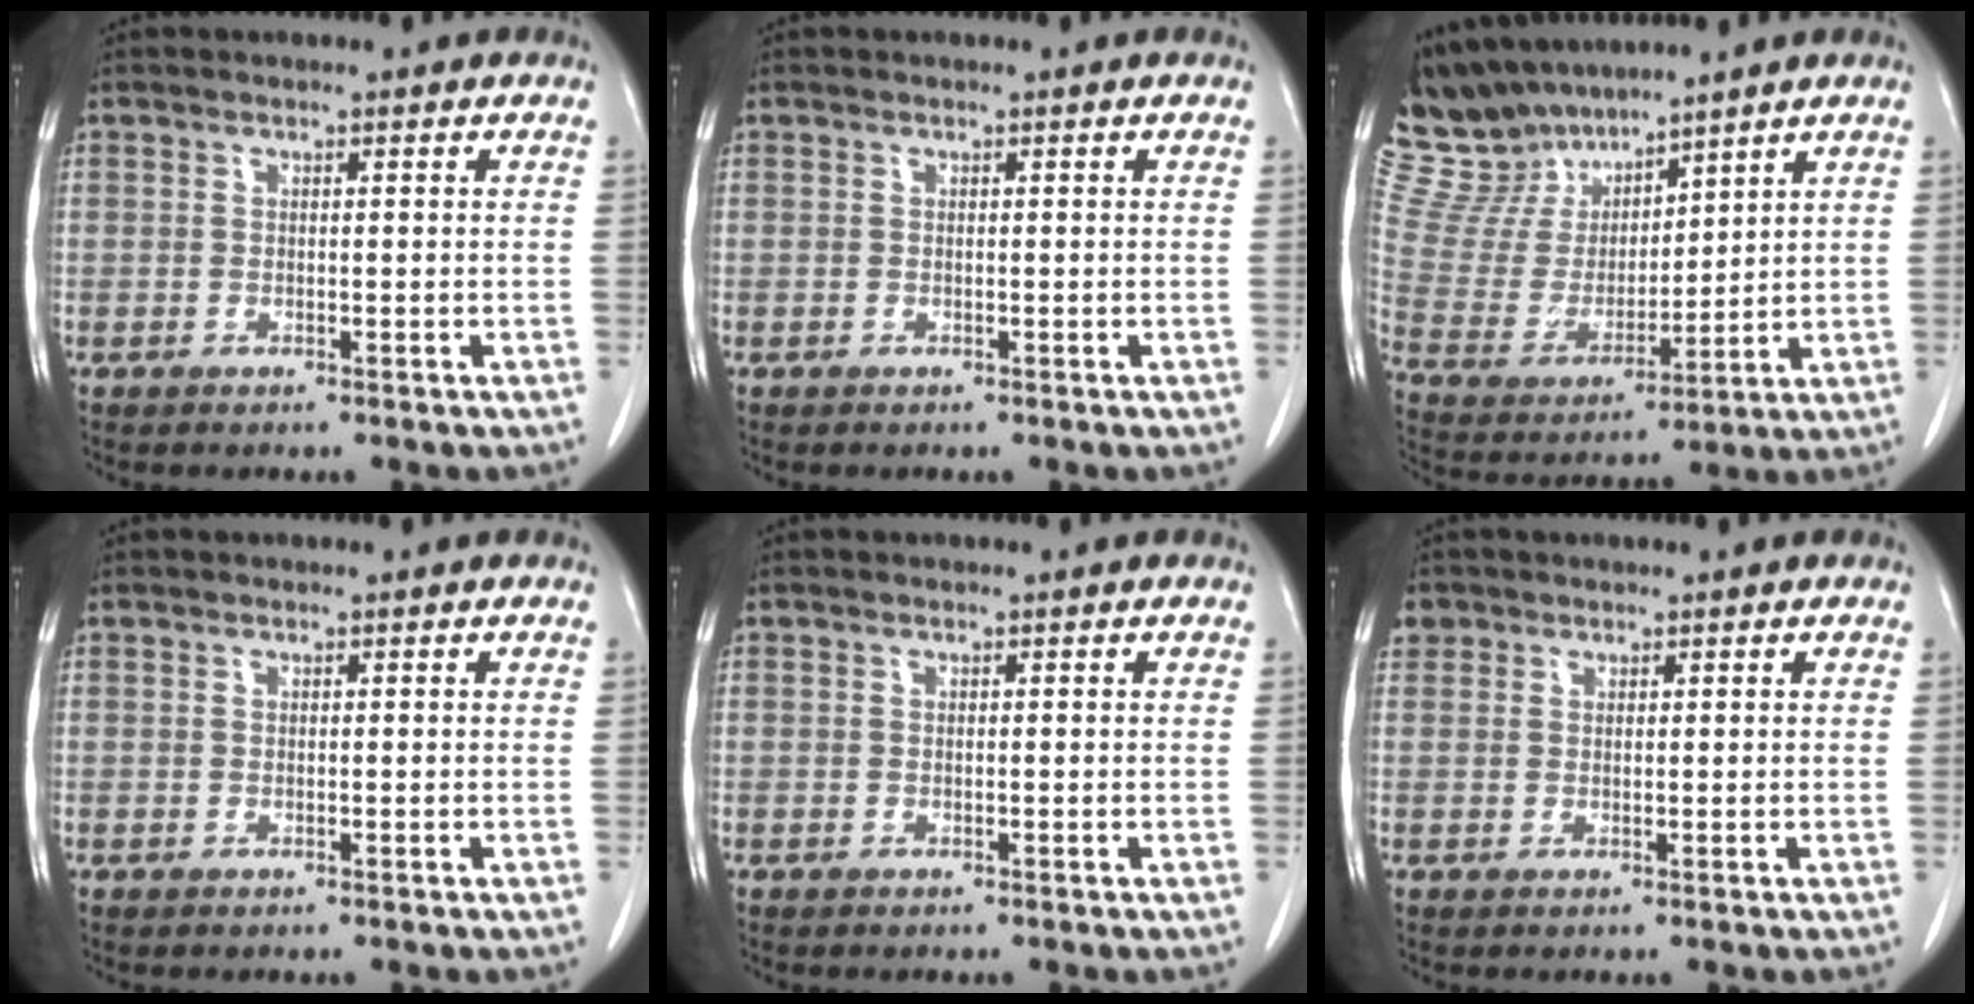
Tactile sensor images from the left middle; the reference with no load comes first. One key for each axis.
{"total": 0.0}
{"total": 12.1, "fx": 11.2, "fy": 3.9, "fz": 2.4, "tx": -0.074, "ty": 0.016, "tz": 0.236}
{"total": 0.0}
{"total": 0.0}
{"total": 2.0, "fx": 1.1, "fy": 1.6, "fz": 0.2, "tx": 0.006, "ty": 0.010, "tz": 0.017}